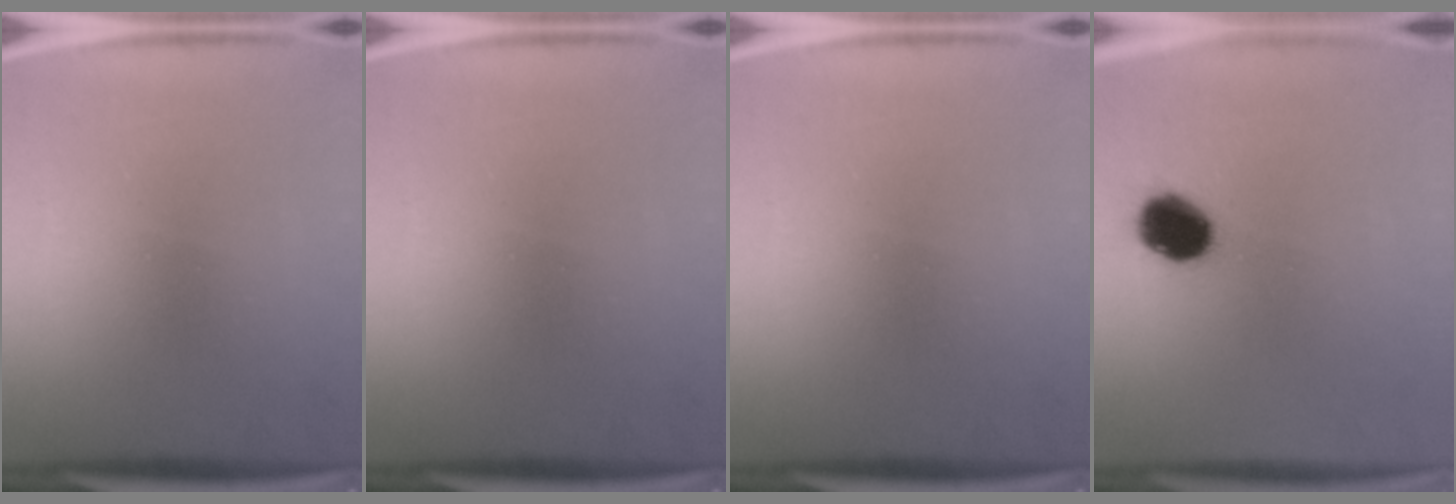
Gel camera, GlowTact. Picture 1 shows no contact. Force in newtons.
{"total": 0.0}
{"total": 0.0}
{"total": 10.3}